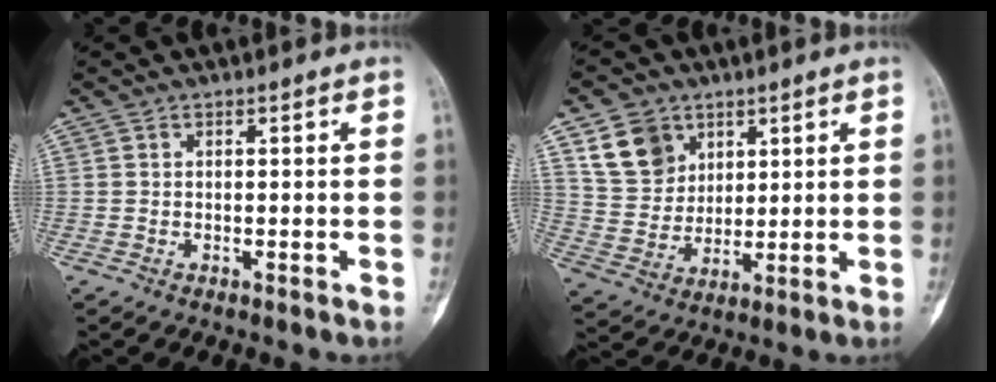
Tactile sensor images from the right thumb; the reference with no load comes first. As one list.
[{"total": 10.2, "force": [5.3, 7.9, 3.7], "torque": [-0.046, -0.022, 0.111]}]